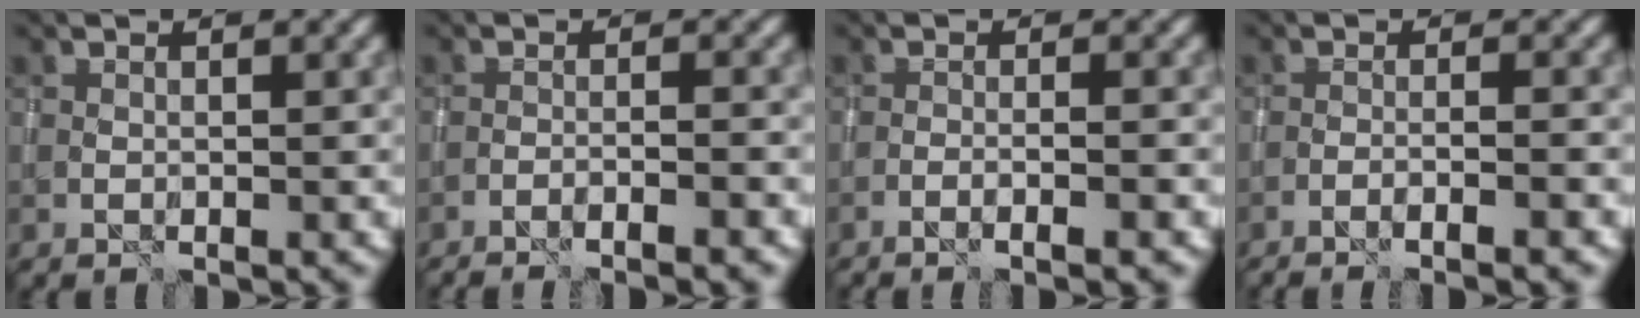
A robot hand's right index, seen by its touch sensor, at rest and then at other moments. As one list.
[{"total": 3.8, "force": [-3.1, 0.6, 2.1], "torque": [-0.030, 0.009, -0.054]}, {"total": 2.7, "force": [-1.6, 0.5, 2.1], "torque": [-0.030, 0.015, -0.036]}, {"total": 3.5, "force": [-2.5, 0.5, 2.3], "torque": [-0.033, 0.009, -0.050]}]